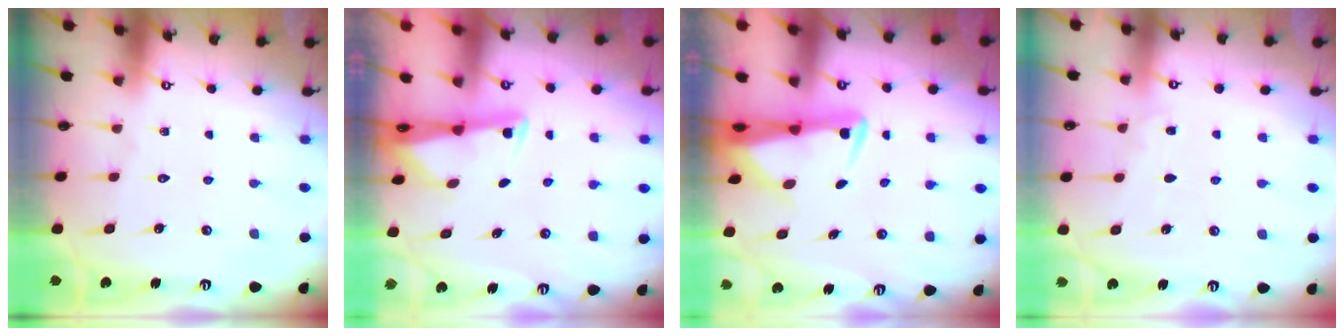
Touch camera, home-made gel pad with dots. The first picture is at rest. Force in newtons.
{"total": 2.0, "press": 2.0, "slide": 0.3}
{"total": 3.2, "press": 3.1, "slide": 0.6}
{"total": 3.2, "press": 3.2, "slide": 0.3}